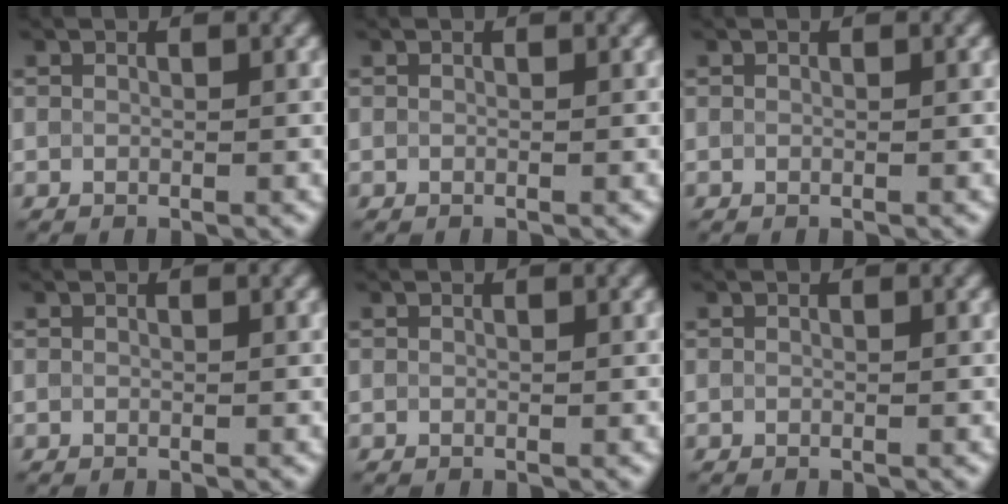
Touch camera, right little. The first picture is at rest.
{"total": 0.0}
{"total": 0.0}
{"total": 0.0}
{"total": 0.0}
{"total": 0.0}